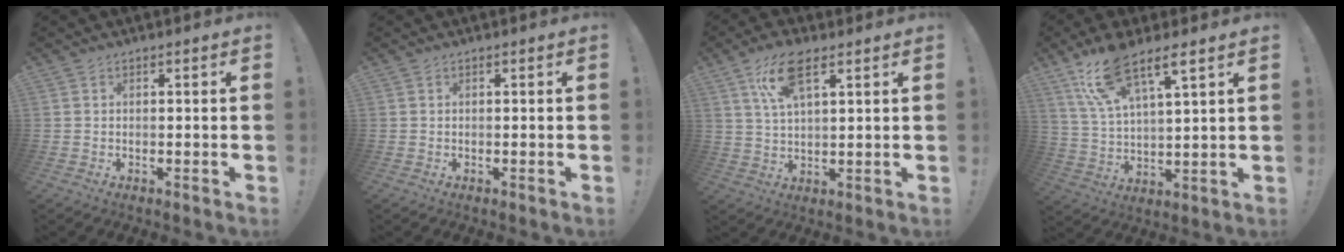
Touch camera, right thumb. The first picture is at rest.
{"total": 0.0}
{"total": 10.7, "force": [5.5, 4.1, 8.2], "torque": [-0.149, -0.006, 0.102]}
{"total": 13.0, "force": [9.1, 3.7, 8.5], "torque": [-0.159, -0.039, 0.162]}